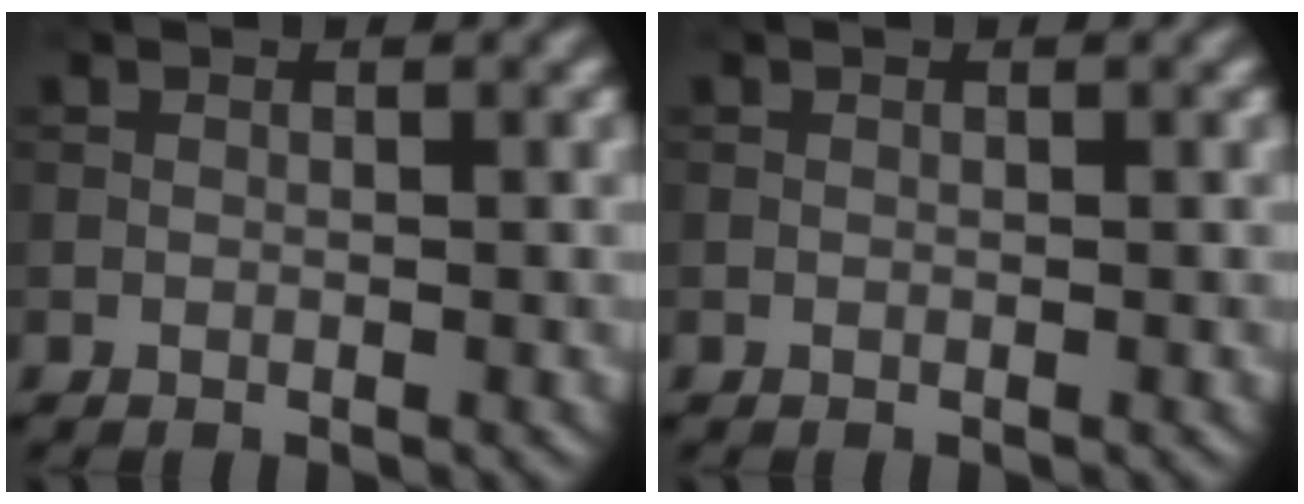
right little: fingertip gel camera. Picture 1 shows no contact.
{"total": 0.0}